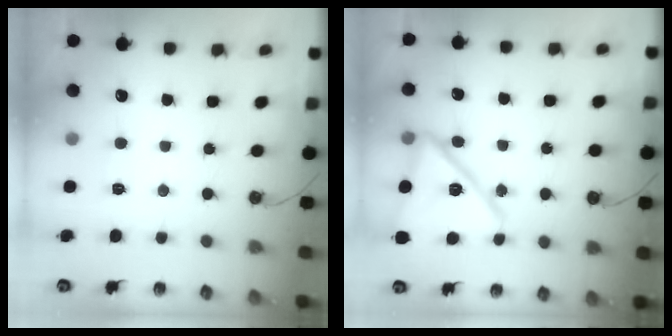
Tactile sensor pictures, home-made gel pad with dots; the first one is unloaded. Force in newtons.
{"total": 16.2, "press": 16.2, "slide": 1.1}